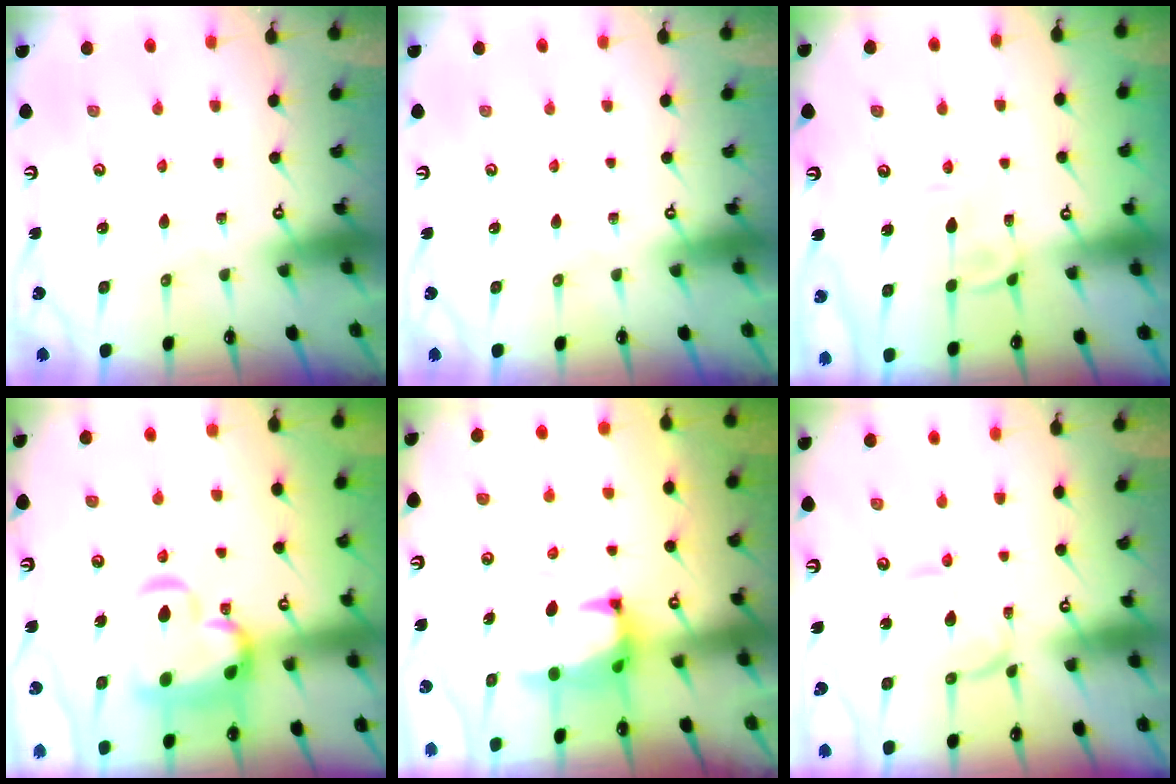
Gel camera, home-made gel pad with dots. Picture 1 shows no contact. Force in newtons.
{"total": 0.0}
{"total": 2.6, "press": 2.5, "slide": 0.6}
{"total": 8.7, "press": 8.5, "slide": 1.5}
{"total": 1.6, "press": 1.1, "slide": 1.1}
{"total": 0.6, "press": 0.6, "slide": 0.1}